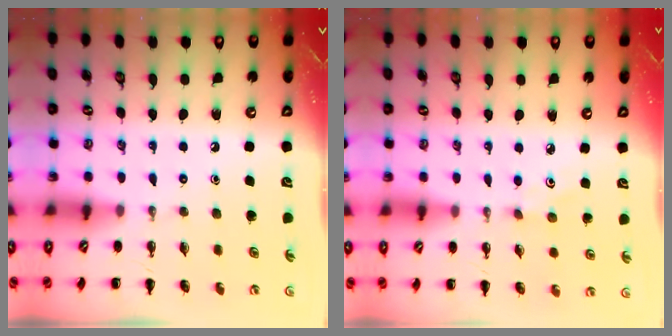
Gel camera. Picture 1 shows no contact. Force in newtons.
{"total": 1.8, "press": 1.7, "slide": 0.6}